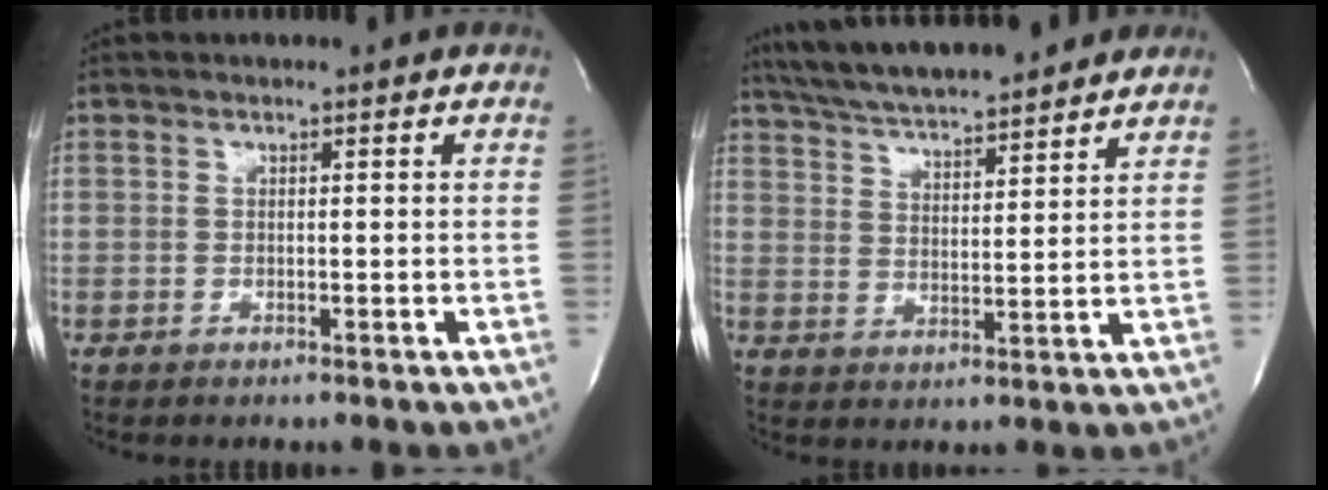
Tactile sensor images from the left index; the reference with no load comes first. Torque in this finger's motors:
{"motor_torque": [0.24, -0.38, 0.55, 0.15]}